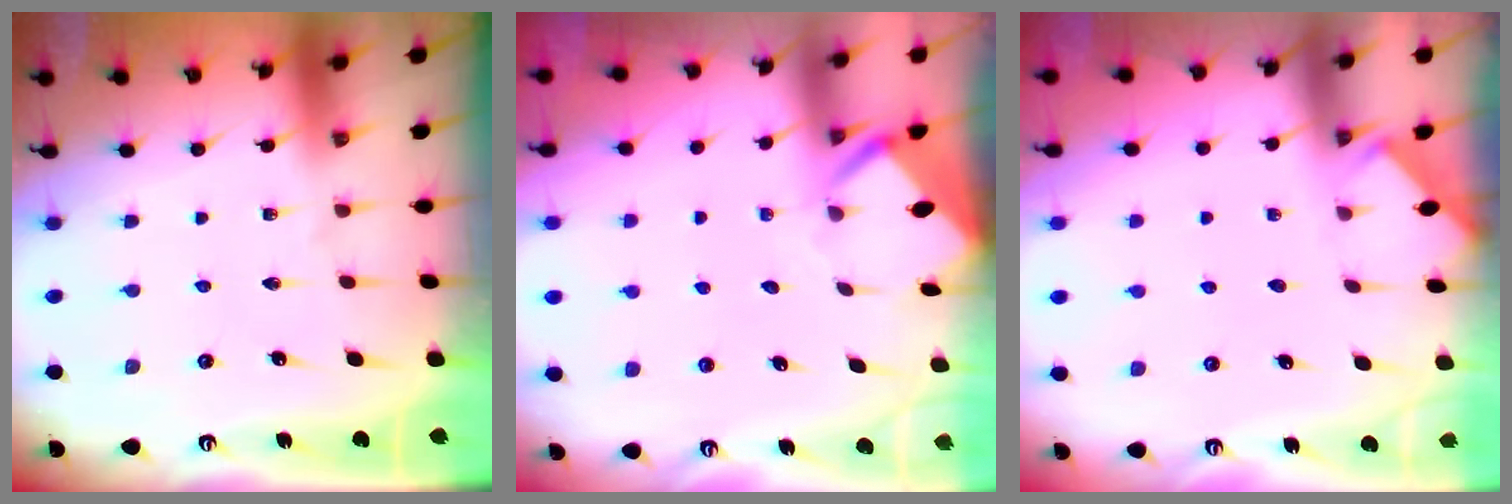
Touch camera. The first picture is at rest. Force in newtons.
{"total": 3.1, "press": 3.1, "slide": 0.2}
{"total": 1.3, "press": 1.3, "slide": 0.3}